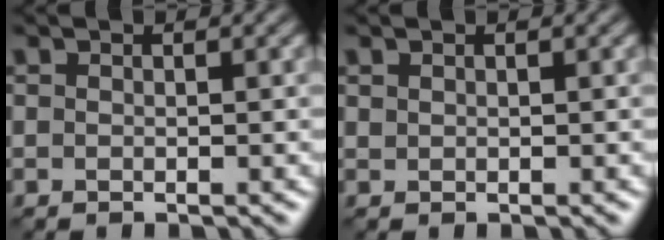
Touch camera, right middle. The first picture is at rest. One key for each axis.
{"total": 0.0}